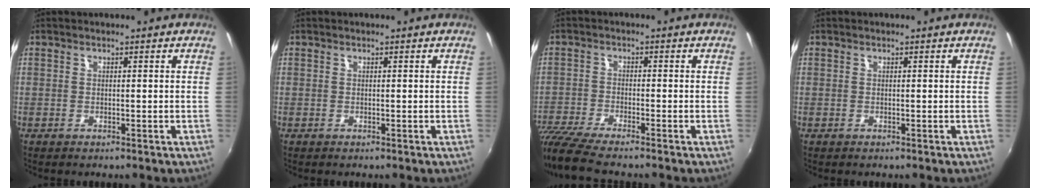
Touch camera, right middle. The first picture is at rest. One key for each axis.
{"total": 0.0}
{"total": 9.5, "fx": -8.4, "fy": 0.5, "fz": 4.4, "tx": -0.112, "ty": -0.035, "tz": -0.158}
{"total": 0.0}